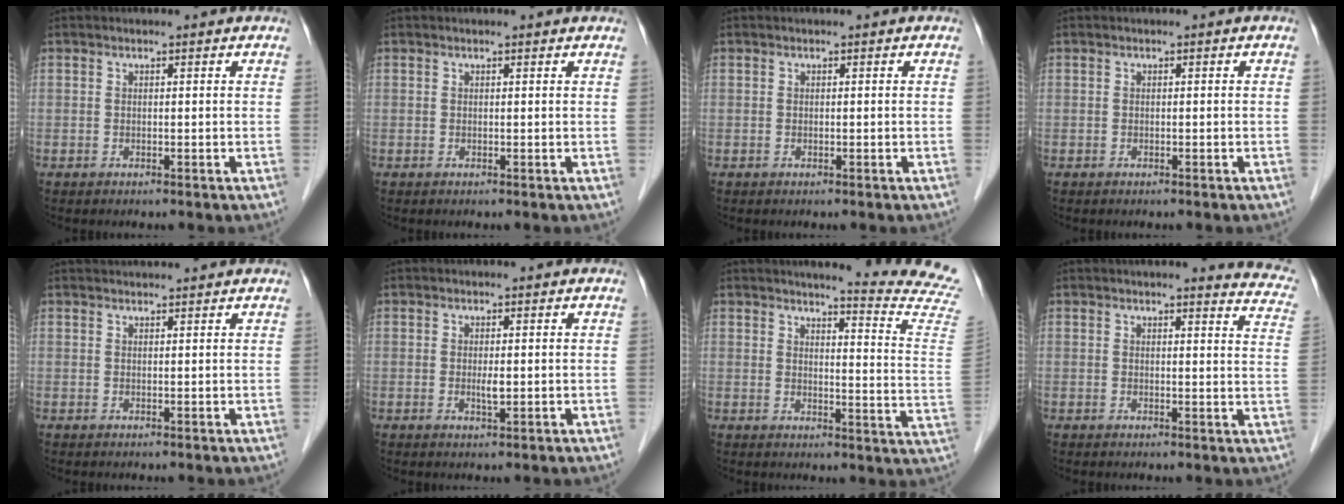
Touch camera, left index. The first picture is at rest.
{"total": 1.3, "force": [1.3, 0.2, 0.3], "torque": [-0.010, 0.007, 0.012]}
{"total": 0.0}
{"total": 0.0}
{"total": 4.0, "force": [4.0, -0.2, 0.8], "torque": [-0.006, 0.029, 0.054]}
{"total": 1.4, "force": [-0.1, 0.4, 1.4], "torque": [-0.026, -0.006, -0.001]}
{"total": 16.1, "force": [15.5, -1.6, 4.2], "torque": [-0.052, -0.141, 0.154]}
{"total": 9.8, "force": [9.3, 1.0, 3.0], "torque": [-0.010, -0.044, 0.071]}